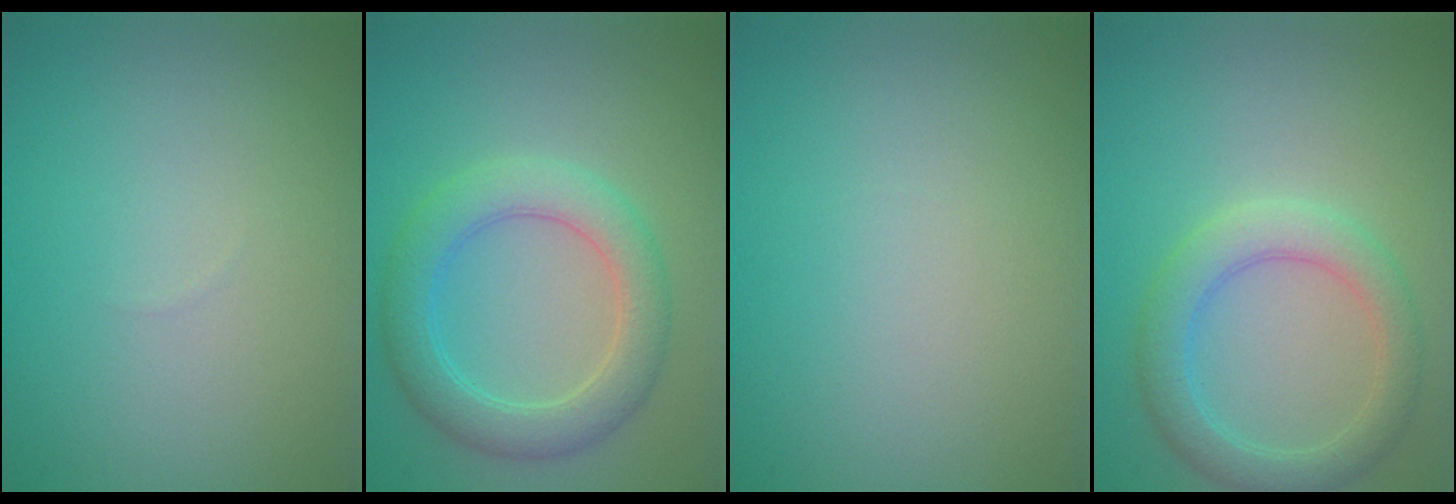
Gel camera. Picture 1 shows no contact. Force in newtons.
{"total": 4.6, "press": 4.6, "slide": 0.2}
{"total": 0.0}
{"total": 3.7, "press": 3.7, "slide": 0.2}